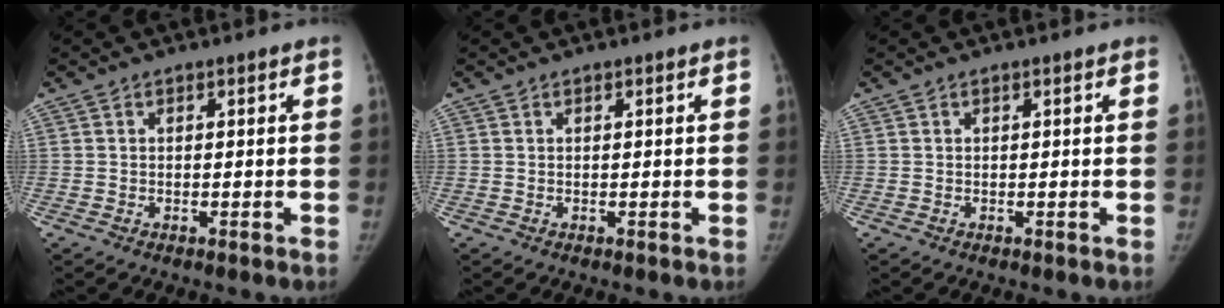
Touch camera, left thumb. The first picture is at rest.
{"total": 0.0}
{"total": 0.0}